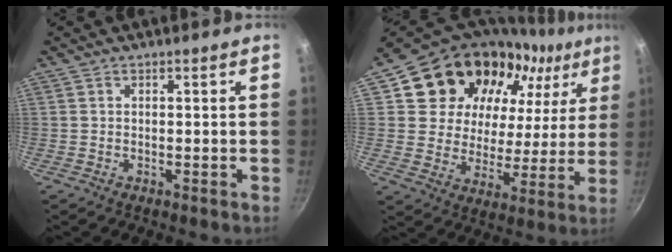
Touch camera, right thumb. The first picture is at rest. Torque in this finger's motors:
{"motor_torque": [-0.55, 2.92, -0.04, 0.35, 0.35]}